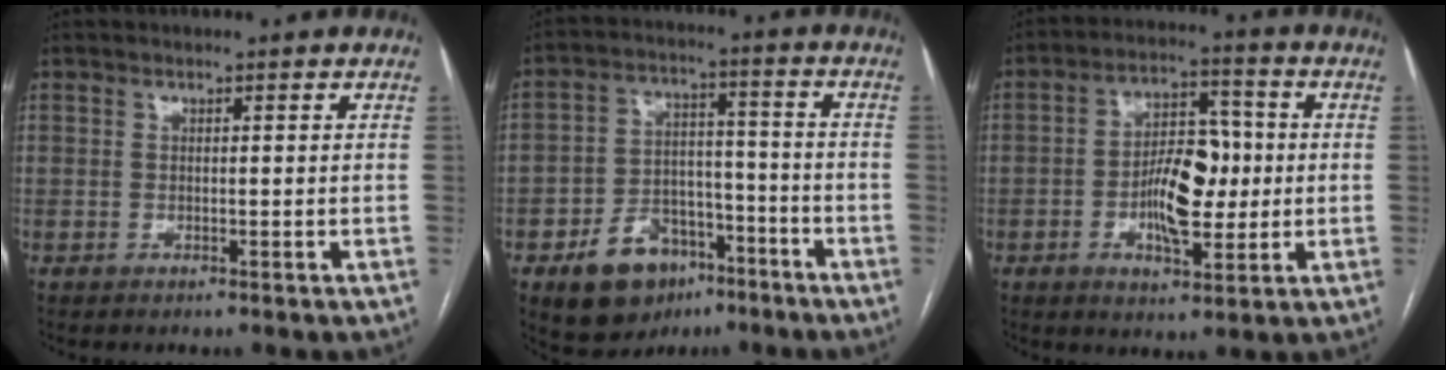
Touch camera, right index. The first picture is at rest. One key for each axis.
{"total": 11.5, "fx": -6.6, "fy": 7.5, "fz": 5.7, "tx": -0.100, "ty": 0.022, "tz": -0.100}
{"total": 10.3, "fx": -1.1, "fy": 4.4, "fz": 9.2, "tx": -0.161, "ty": 0.018, "tz": -0.014}